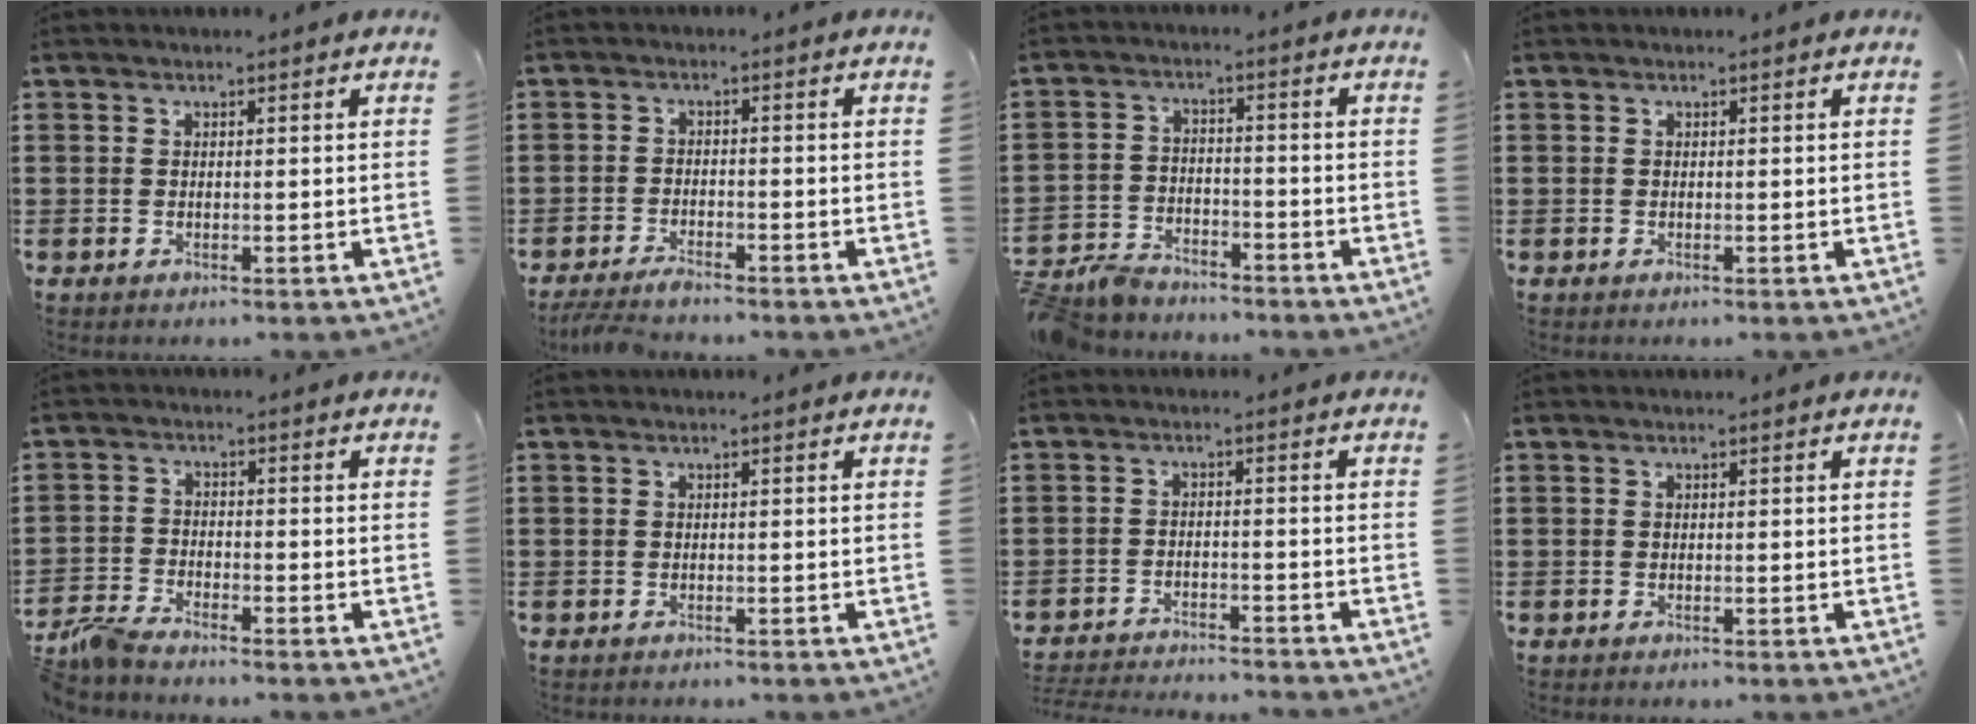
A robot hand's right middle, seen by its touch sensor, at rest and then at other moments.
{"total": 2.9, "force": [-2.6, 0.1, 1.1], "torque": [-0.037, -0.005, -0.056]}
{"total": 5.4, "force": [-5.2, 1.0, 0.9], "torque": [-0.037, 0.002, -0.109]}
{"total": 0.0}
{"total": 3.8, "force": [-3.5, 0.3, 1.3], "torque": [-0.053, -0.008, -0.078]}
{"total": 0.0}
{"total": 3.1, "force": [-3.1, -0.1, 0.2], "torque": [-0.007, -0.001, -0.067]}
{"total": 0.0}